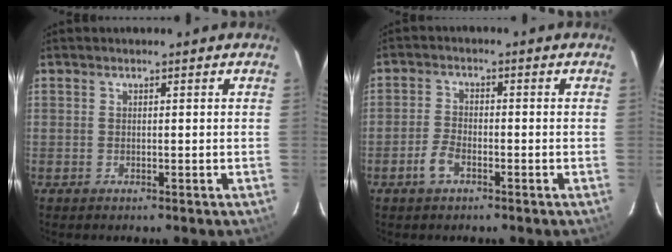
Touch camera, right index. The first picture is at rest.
{"total": 3.8, "force": [-2.2, 1.9, 2.4], "torque": [-0.062, 0.003, -0.044]}